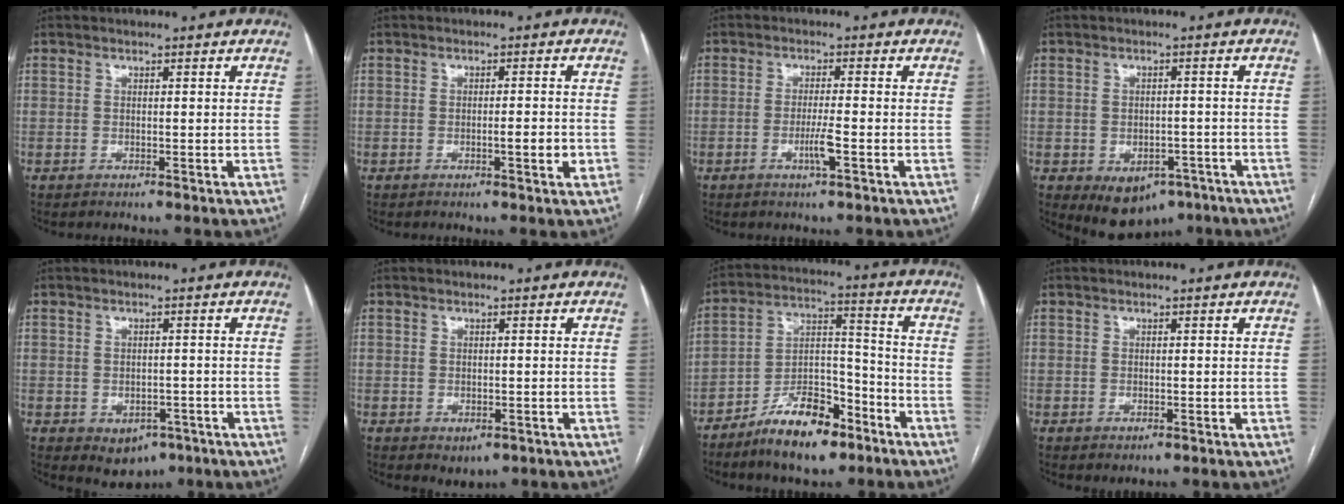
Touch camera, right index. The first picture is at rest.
{"total": 2.6, "force": [-0.8, 0.3, 2.4], "torque": [-0.038, 0.000, -0.011]}
{"total": 3.2, "force": [-1.3, -0.2, 2.9], "torque": [-0.057, -0.005, -0.026]}
{"total": 7.7, "force": [-4.4, 5.3, 3.5], "torque": [-0.043, 0.011, -0.050]}
{"total": 4.9, "force": [-2.4, 3.6, 2.3], "torque": [-0.023, 0.001, -0.020]}
{"total": 2.4, "force": [-1.1, 1.6, 1.3], "torque": [-0.011, -0.001, -0.002]}
{"total": 13.1, "force": [-8.8, 4.7, 8.5], "torque": [-0.151, 0.014, -0.155]}
{"total": 0.9, "force": [-0.4, 0.5, 0.6], "torque": [-0.005, 0.000, 0.000]}